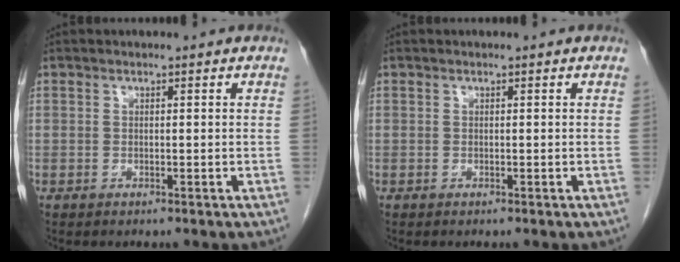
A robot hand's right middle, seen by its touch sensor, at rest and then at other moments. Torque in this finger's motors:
{"motor_torque": [-0.04, 0.09, -0.02, 0.01]}